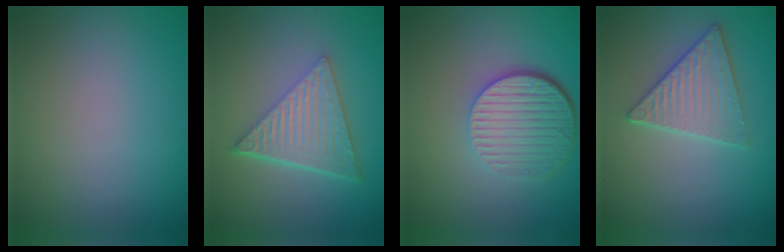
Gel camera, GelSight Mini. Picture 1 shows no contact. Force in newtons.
{"total": 6.7, "press": 4.4, "slide": 5.0}
{"total": 6.0, "press": 4.2, "slide": 4.3}
{"total": 3.5, "press": 3.4, "slide": 0.9}